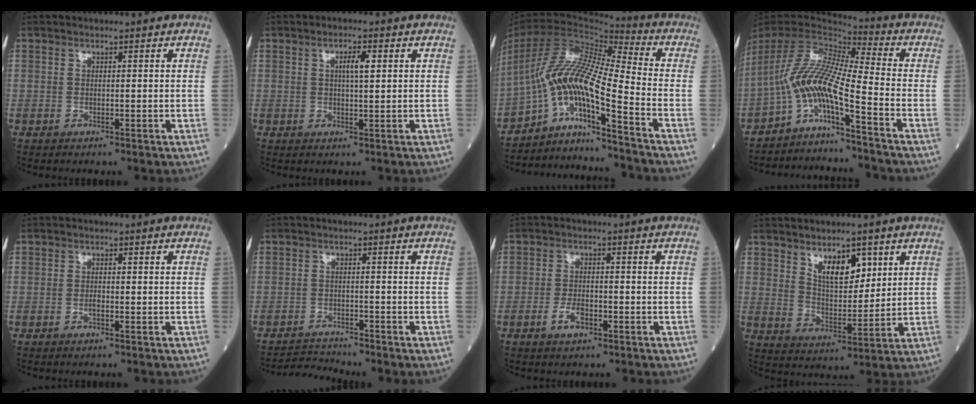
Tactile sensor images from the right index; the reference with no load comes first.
{"total": 2.9, "force": [0.8, 0.6, 2.7], "torque": [-0.049, 0.002, 0.014]}
{"total": 14.1, "force": [-8.8, -0.4, 10.9], "torque": [-0.220, 0.011, -0.160]}
{"total": 10.9, "force": [-6.8, -1.0, 8.4], "torque": [-0.167, 0.013, -0.129]}
{"total": 0.9, "force": [-0.4, 0.2, 0.8], "torque": [-0.017, 0.001, -0.007]}
{"total": 3.1, "force": [-2.9, -0.7, -0.9], "torque": [0.016, -0.014, -0.048]}
{"total": 3.3, "force": [-1.7, 1.4, 2.5], "torque": [-0.049, 0.002, -0.031]}
{"total": 7.2, "force": [4.0, 3.3, 5.0], "torque": [-0.085, -0.005, 0.075]}